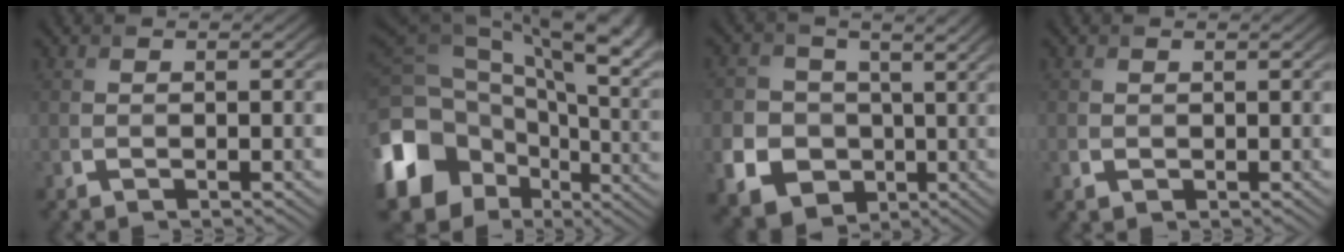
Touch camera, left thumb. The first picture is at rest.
{"total": 20.2, "force": [0.1, 15.5, 13.0], "torque": [-0.287, -0.032, 0.026]}
{"total": 8.6, "force": [-1.3, 7.5, 3.9], "torque": [-0.103, -0.025, -0.034]}
{"total": 0.8, "force": [0.2, 0.7, 0.2], "torque": [-0.009, -0.005, 0.006]}